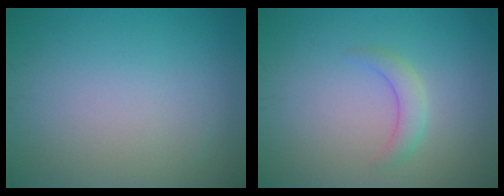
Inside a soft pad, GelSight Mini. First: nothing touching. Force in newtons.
{"total": 1.9, "press": 1.9, "slide": 0.1}